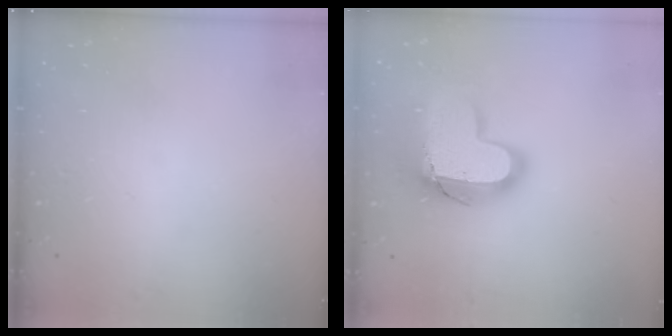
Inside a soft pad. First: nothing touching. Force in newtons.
{"total": 18.5, "press": 18.5, "slide": 1.2}